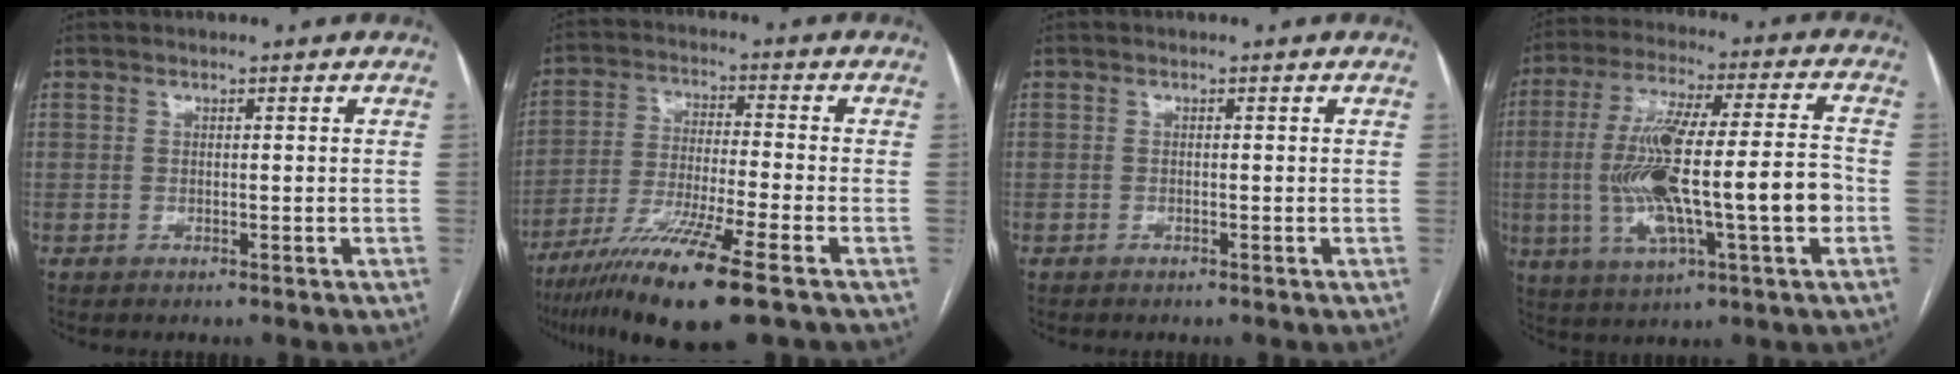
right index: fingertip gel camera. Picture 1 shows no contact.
{"total": 14.3, "force": [-9.3, -0.4, 10.8], "torque": [-0.214, -0.041, -0.168]}
{"total": 0.0}
{"total": 18.7, "force": [-2.7, 2.7, 18.3], "torque": [-0.349, 0.013, -0.040]}